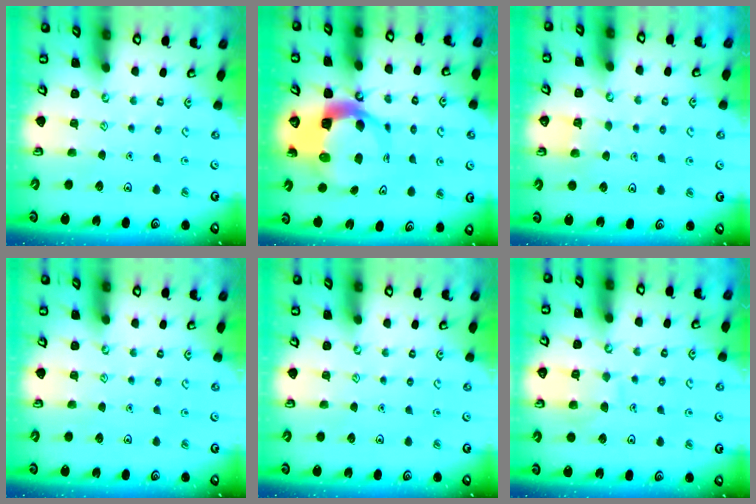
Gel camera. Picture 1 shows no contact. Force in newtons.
{"total": 8.9, "press": 8.9, "slide": 1.2}
{"total": 2.6, "press": 2.6, "slide": 0.2}
{"total": 0.0}
{"total": 0.0}
{"total": 7.3, "press": 7.3, "slide": 0.7}